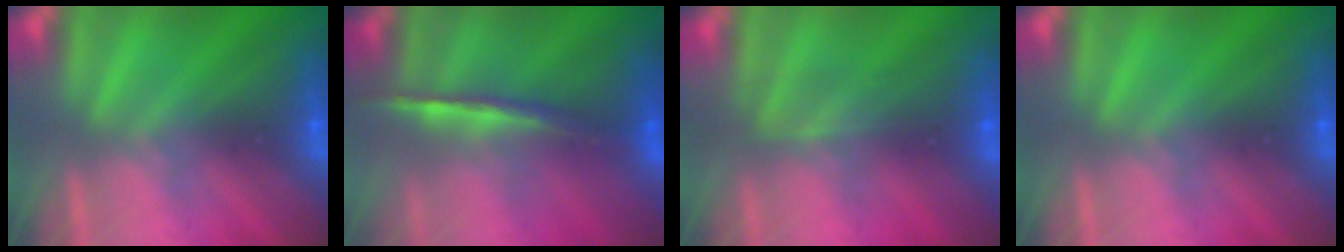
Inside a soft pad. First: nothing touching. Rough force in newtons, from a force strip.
{"total": 1.9}
{"total": 2.4}
{"total": 0.0}